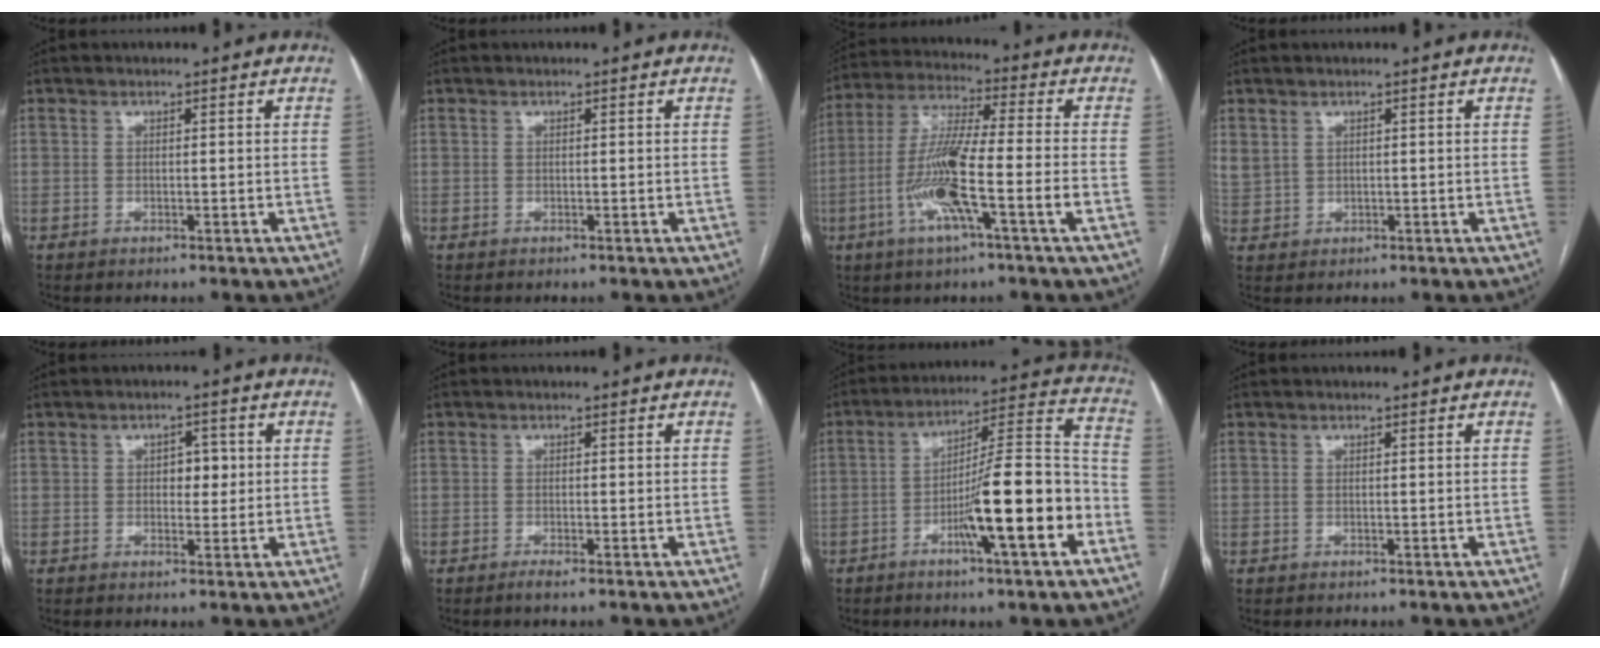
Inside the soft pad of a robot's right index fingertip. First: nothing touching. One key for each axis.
{"total": 0.0}
{"total": 12.8, "fx": -4.1, "fy": 0.2, "fz": 12.2, "tx": -0.246, "ty": -0.001, "tz": -0.083}
{"total": 3.2, "fx": 1.6, "fy": 2.4, "fz": 1.4, "tx": -0.040, "ty": 0.010, "tz": 0.046}
{"total": 3.1, "fx": 0.3, "fy": 1.9, "fz": 2.4, "tx": -0.030, "ty": 0.009, "tz": 0.007}
{"total": 1.1, "fx": -0.7, "fy": -0.1, "fz": 0.8, "tx": -0.014, "ty": -0.001, "tz": -0.015}
{"total": 15.8, "fx": -5.9, "fy": 1.0, "fz": 14.6, "tx": -0.228, "ty": 0.007, "tz": -0.095}
{"total": 0.0}